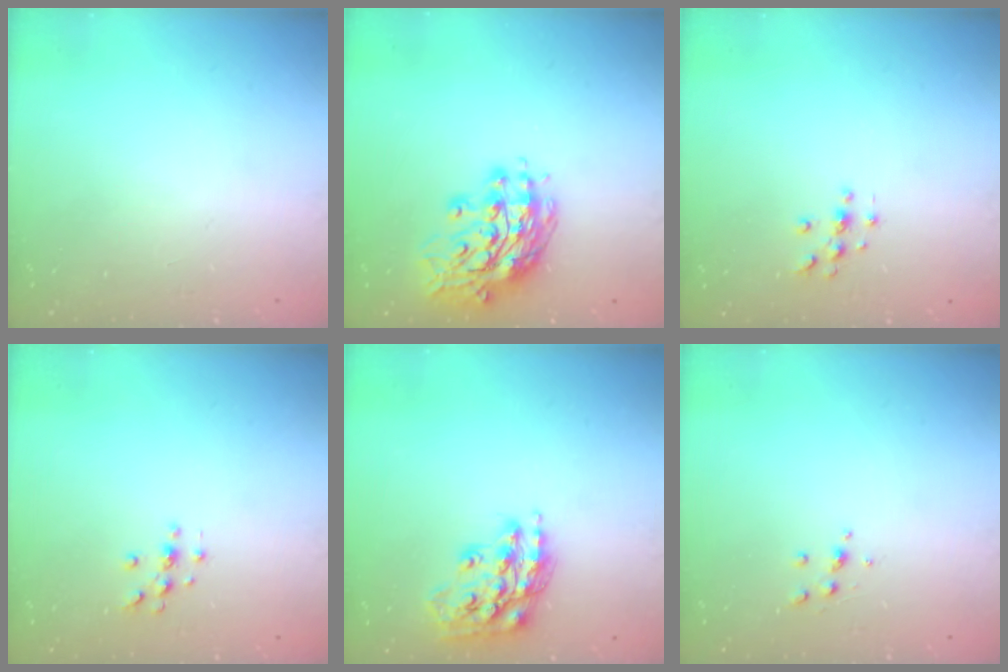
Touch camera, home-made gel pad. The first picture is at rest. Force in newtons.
{"total": 14.9, "press": 14.8, "slide": 1.5}
{"total": 3.7, "press": 3.7, "slide": 0.4}
{"total": 4.2, "press": 4.2, "slide": 0.5}
{"total": 16.3, "press": 16.2, "slide": 1.1}
{"total": 4.9, "press": 4.8, "slide": 1.1}